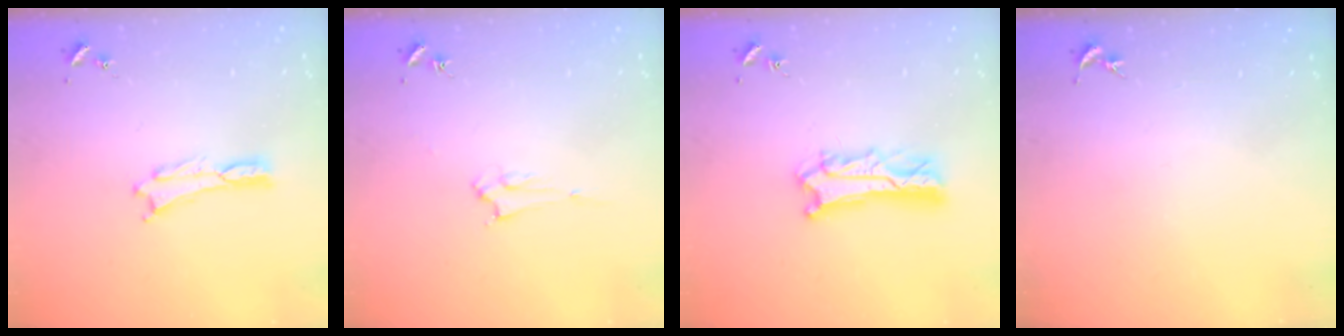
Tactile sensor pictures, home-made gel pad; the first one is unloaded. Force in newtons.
{"total": 1.6, "press": 1.6, "slide": 0.2}
{"total": 6.4, "press": 6.3, "slide": 0.6}
{"total": 0.0}